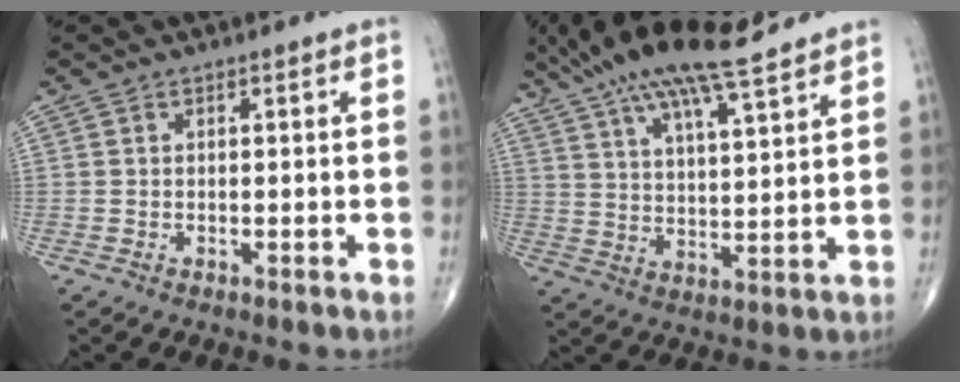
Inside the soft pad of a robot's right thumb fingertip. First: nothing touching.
{"total": 17.3, "force": [13.0, 3.8, 10.9], "torque": [-0.189, -0.024, 0.227]}